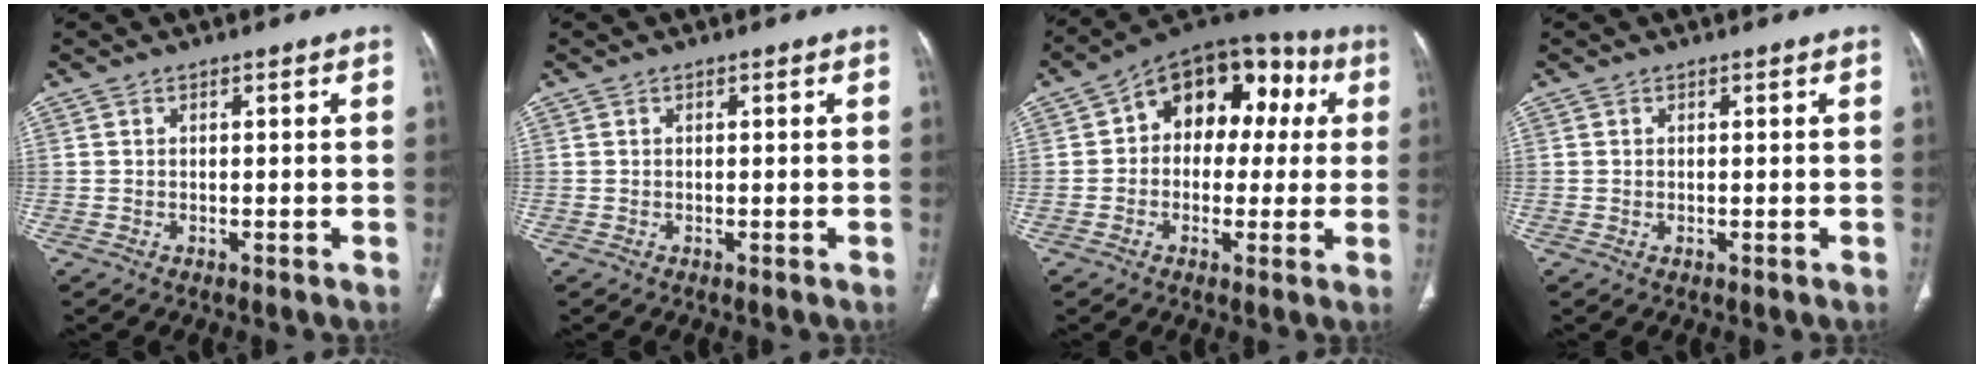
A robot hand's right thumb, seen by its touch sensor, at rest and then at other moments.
{"total": 0.0}
{"total": 16.6, "force": [3.1, 11.4, 11.7], "torque": [-0.101, 0.045, 0.034]}
{"total": 0.0}